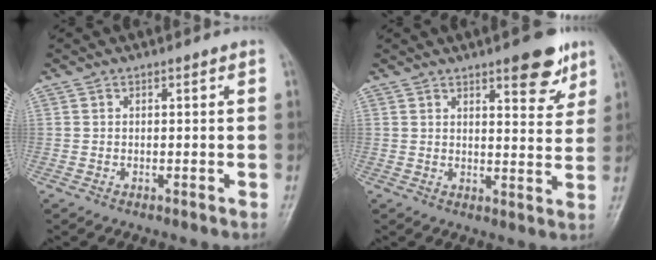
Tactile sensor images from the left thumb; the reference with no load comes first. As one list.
[{"total": 8.4, "force": [5.4, 2.8, 5.9], "torque": [-0.055, -0.030, 0.070]}]